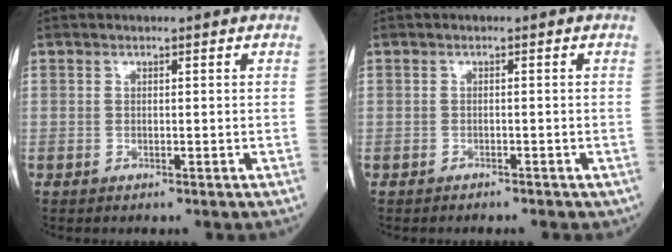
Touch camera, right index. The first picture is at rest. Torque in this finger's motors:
{"motor_torque": [0.47, -0.59, 0.01, 0.01]}